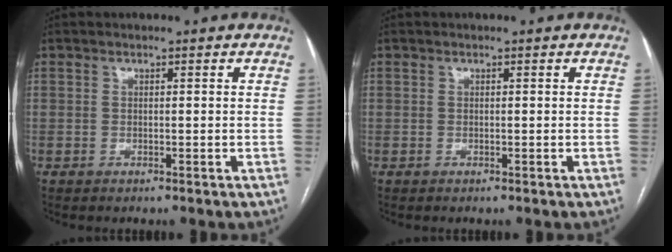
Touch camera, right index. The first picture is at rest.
{"total": 0.0}